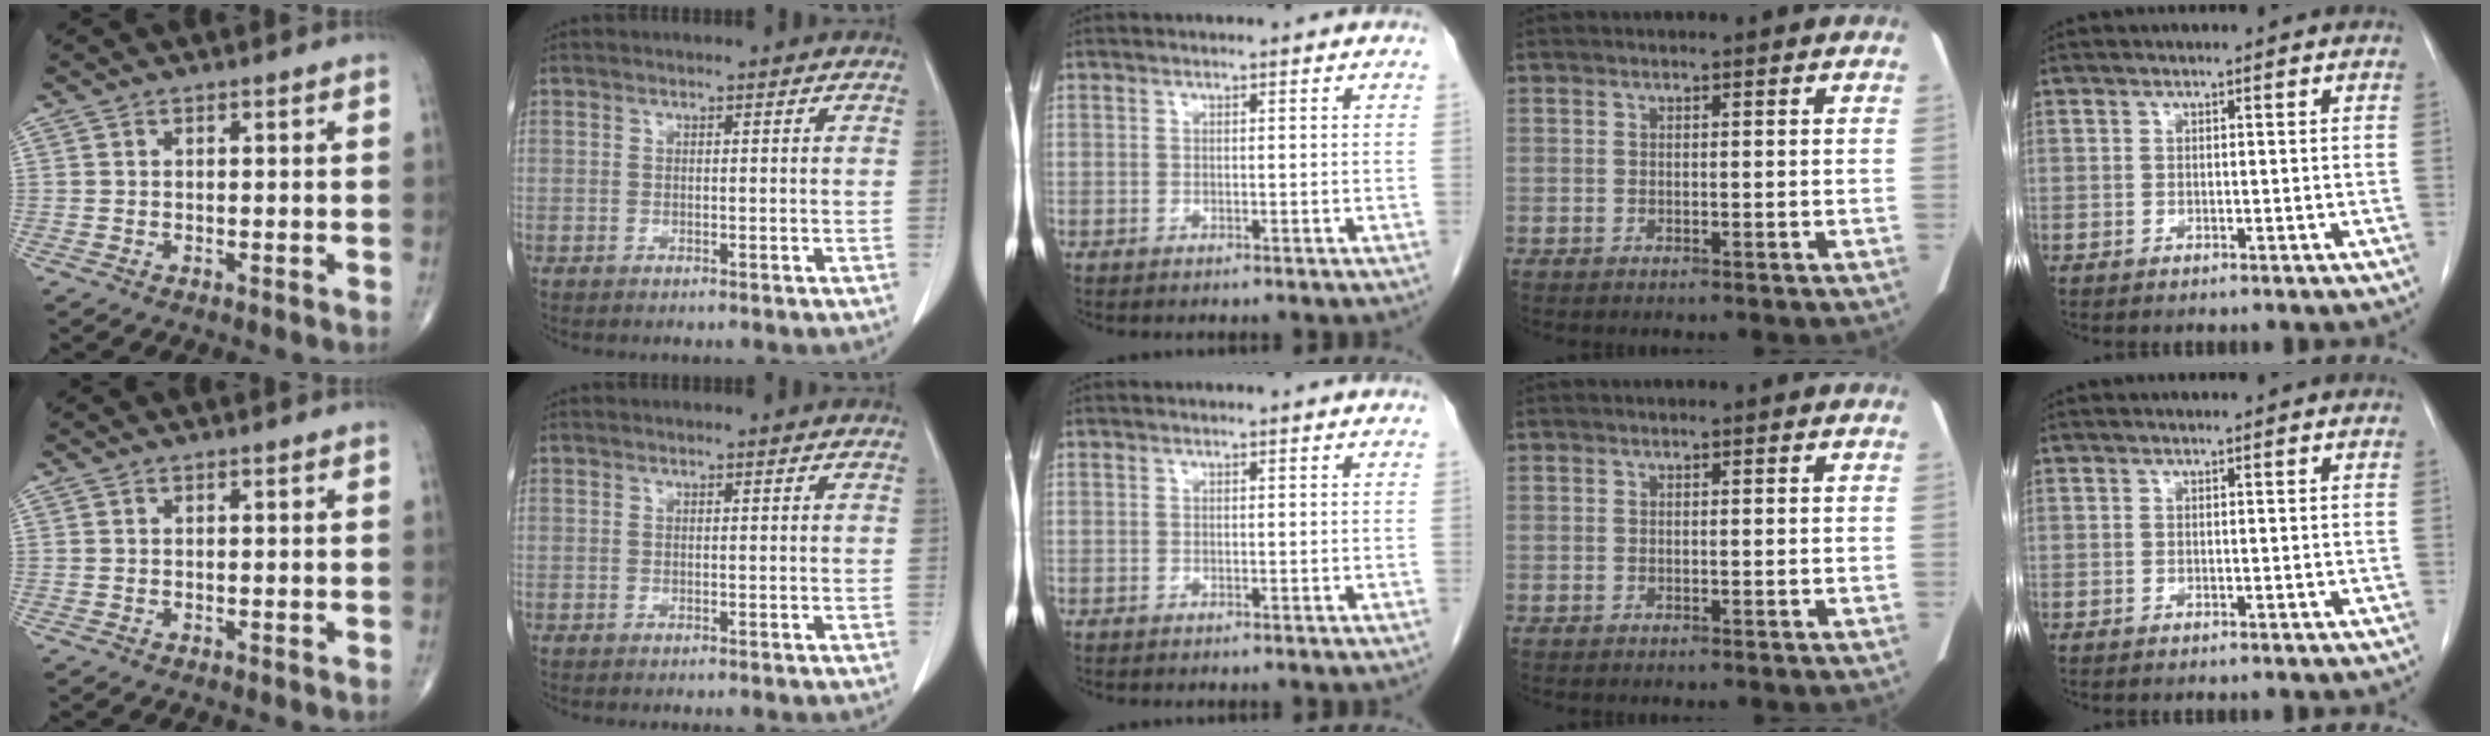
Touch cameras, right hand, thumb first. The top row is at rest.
{}